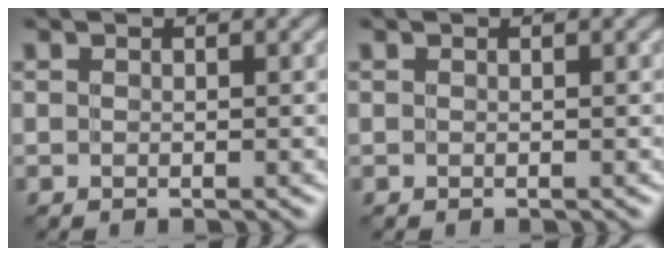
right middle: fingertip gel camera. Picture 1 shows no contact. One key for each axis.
{"total": 0.0}